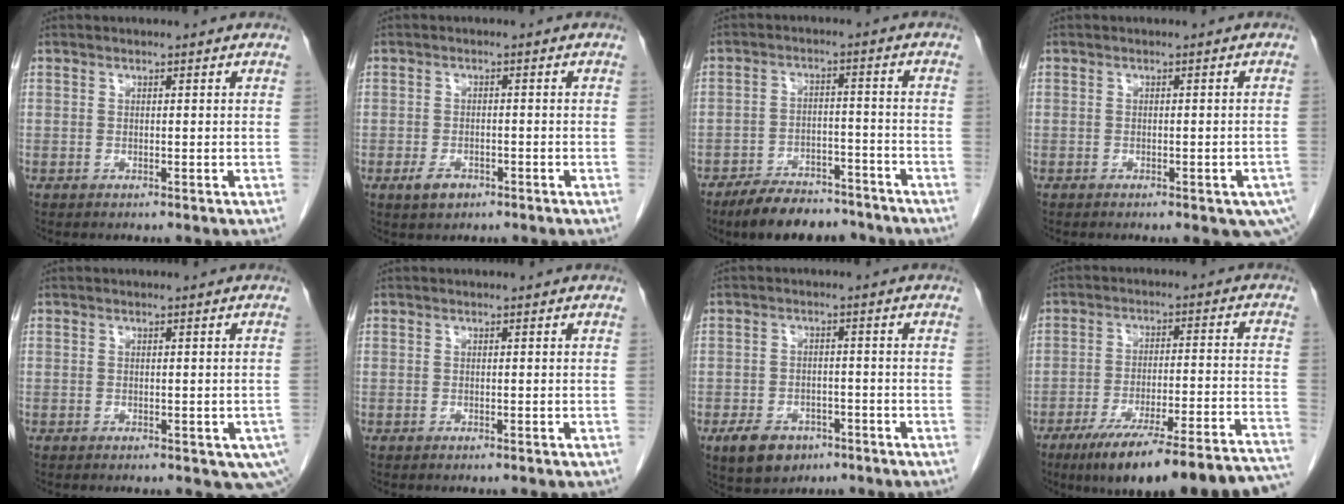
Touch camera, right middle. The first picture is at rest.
{"total": 2.7, "force": [-1.5, 1.5, 1.6], "torque": [-0.032, 0.000, -0.020]}
{"total": 10.2, "force": [-8.7, 3.7, 4.0], "torque": [-0.056, 0.001, -0.138]}
{"total": 7.8, "force": [-5.0, 2.6, 5.4], "torque": [-0.057, -0.007, -0.062]}
{"total": 5.6, "force": [-3.1, 2.5, 4.0], "torque": [-0.033, -0.006, -0.043]}
{"total": 0.7, "force": [-0.6, 0.1, 0.3], "torque": [-0.008, -0.002, -0.008]}
{"total": 6.5, "force": [-3.9, 4.2, 3.0], "torque": [-0.055, 0.000, -0.056]}
{"total": 23.6, "force": [-19.7, 1.3, 12.9], "torque": [-0.115, -0.005, -0.275]}